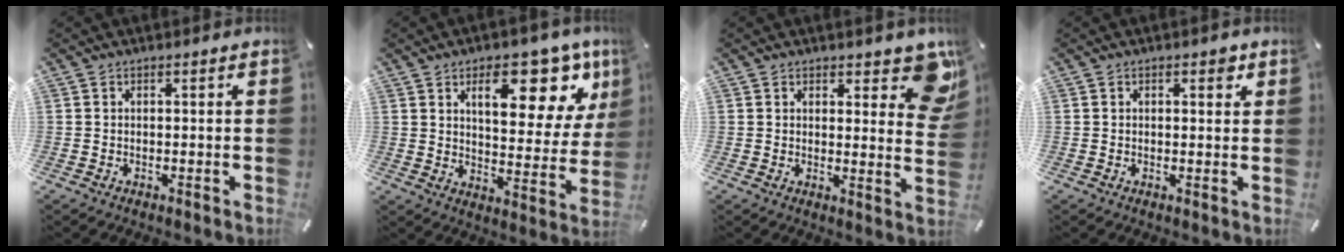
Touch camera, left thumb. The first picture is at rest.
{"total": 17.8, "force": [9.7, 8.6, 12.2], "torque": [-0.153, -0.057, 0.152]}
{"total": 9.9, "force": [6.4, 4.4, 6.2], "torque": [-0.053, -0.050, 0.107]}
{"total": 1.9, "force": [0.7, 1.1, 1.4], "torque": [-0.013, -0.001, 0.007]}